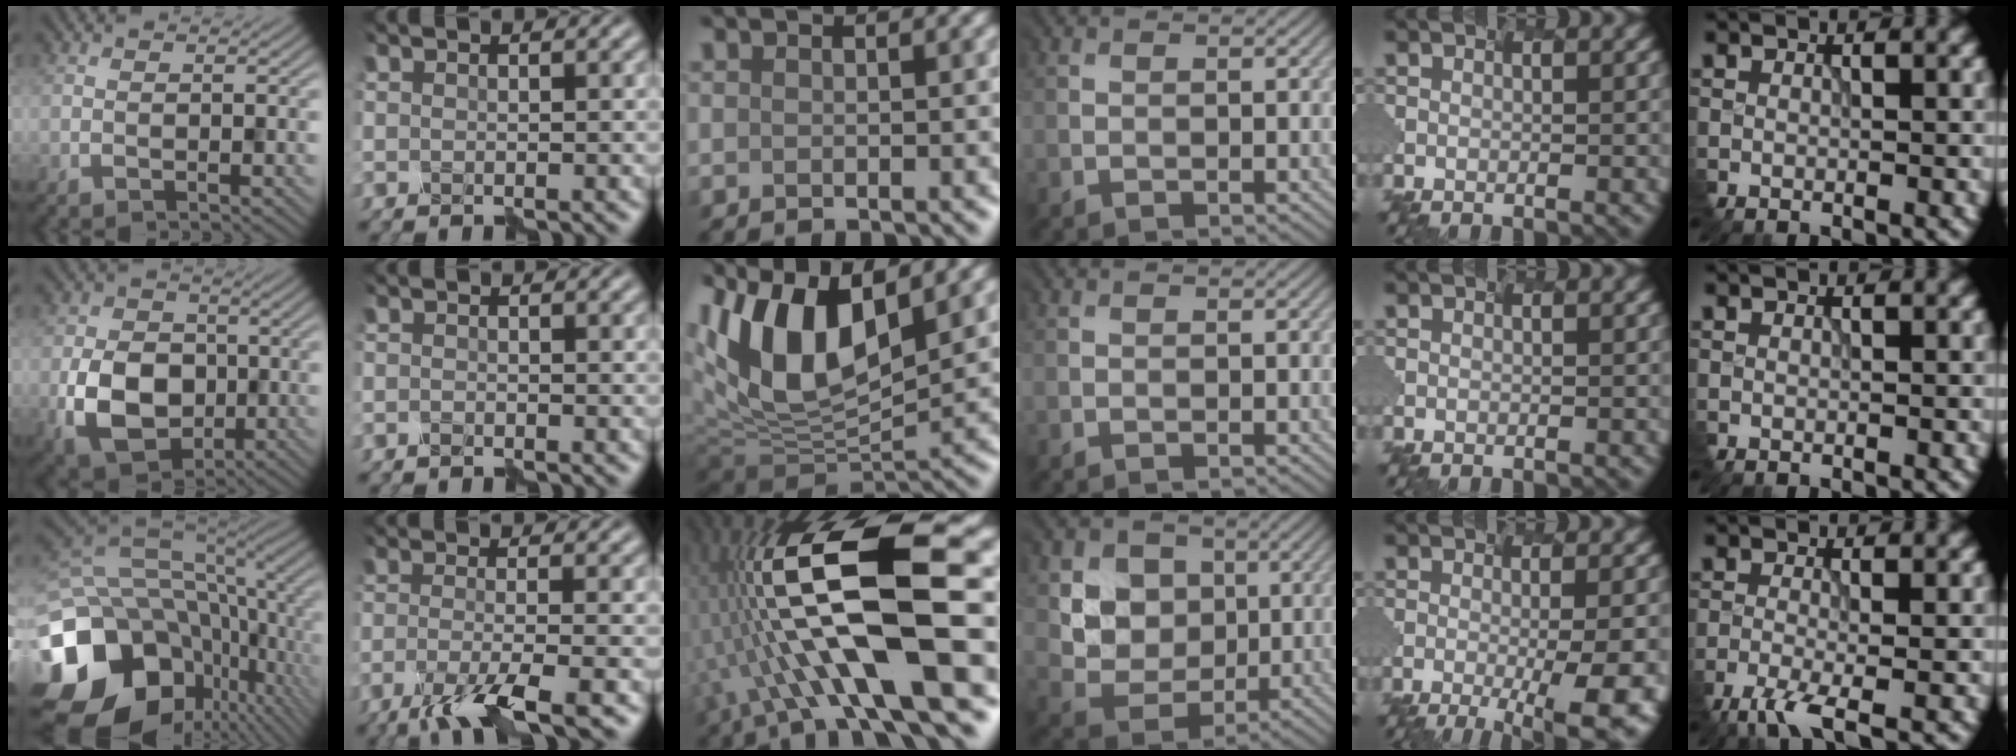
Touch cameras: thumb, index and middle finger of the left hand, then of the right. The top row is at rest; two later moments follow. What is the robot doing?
{"motion": "disassemble", "object": "velcro strap"}